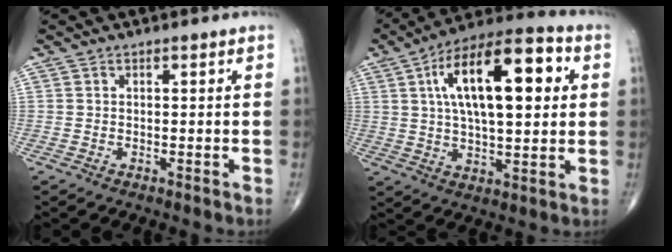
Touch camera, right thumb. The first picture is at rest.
{"total": 20.9, "force": [5.2, 8.7, 18.3], "torque": [-0.280, 0.014, 0.075]}